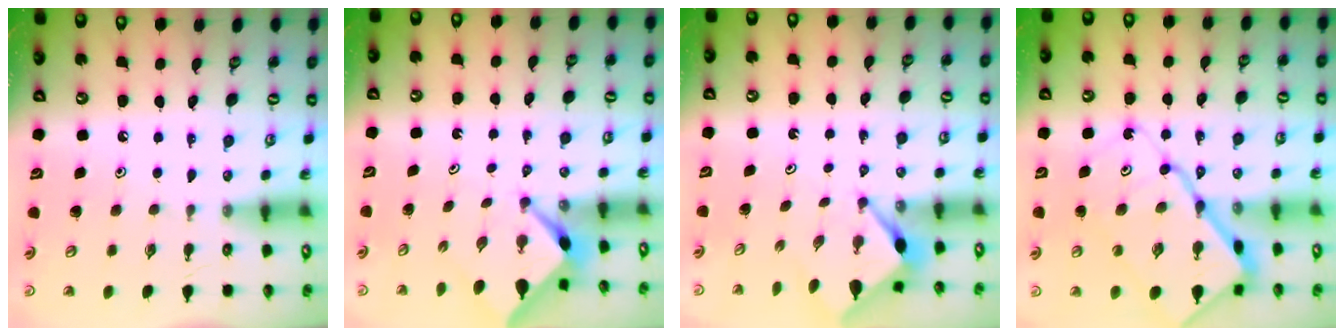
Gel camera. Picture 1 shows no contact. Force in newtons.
{"total": 2.4, "press": 2.4, "slide": 0.3}
{"total": 3.0, "press": 2.9, "slide": 0.3}
{"total": 16.4, "press": 16.4, "slide": 1.8}